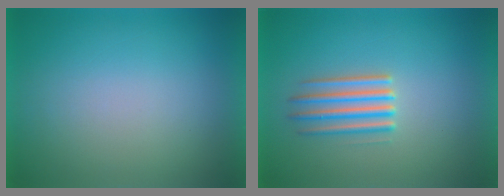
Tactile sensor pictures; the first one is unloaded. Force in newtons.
{"total": 2.7}